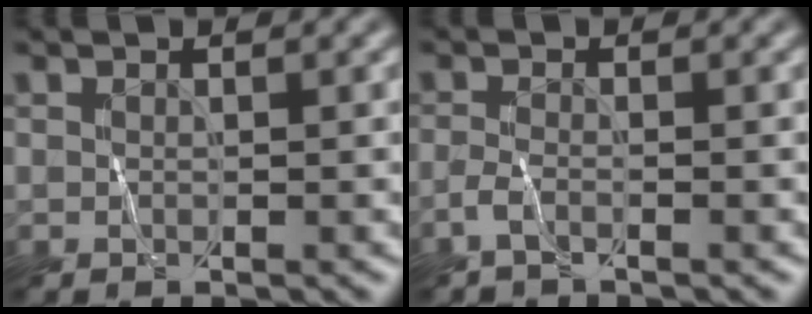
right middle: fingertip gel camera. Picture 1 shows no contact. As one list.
[{"total": 1.5, "force": [-1.2, 0.2, 0.8], "torque": [-0.023, -0.001, -0.028]}]